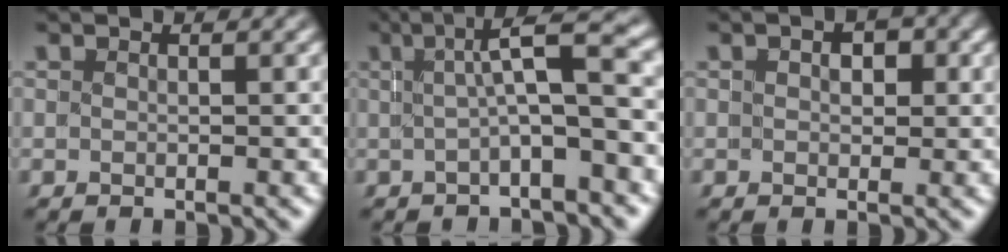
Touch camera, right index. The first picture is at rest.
{"total": 4.6, "force": [0.2, 0.6, 4.6], "torque": [-0.052, 0.014, 0.003]}
{"total": 1.9, "force": [0.5, 1.6, 0.8], "torque": [-0.006, 0.005, -0.001]}